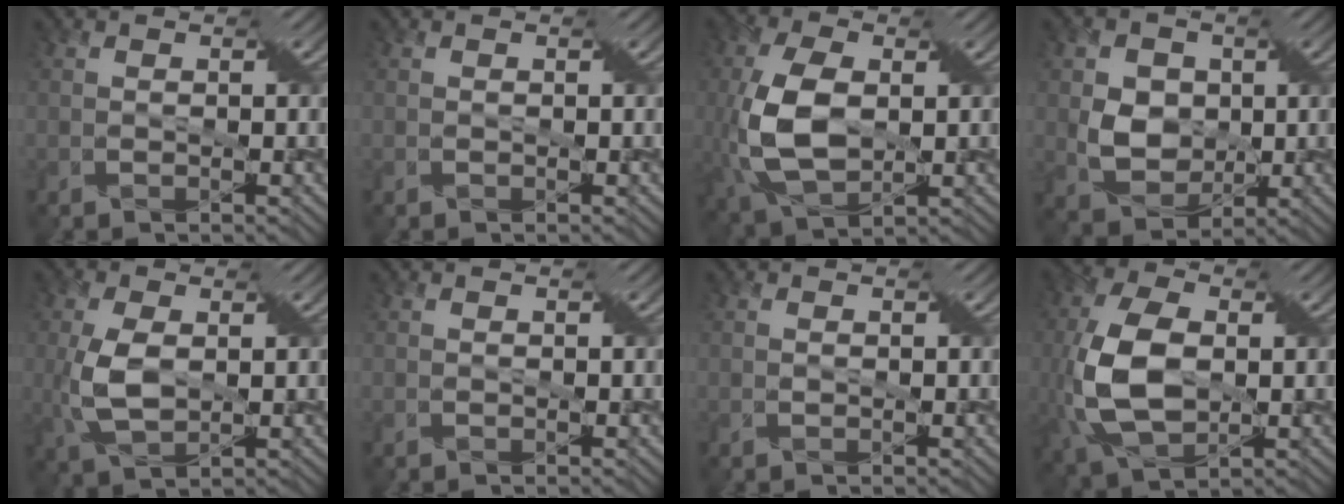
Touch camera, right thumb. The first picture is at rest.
{"total": 0.0}
{"total": 11.2, "force": [-0.5, 6.3, 9.3], "torque": [-0.222, 0.001, -0.004]}
{"total": 5.9, "force": [0.5, 5.0, 3.1], "torque": [-0.080, -0.005, 0.006]}
{"total": 6.8, "force": [0.0, 3.5, 5.9], "torque": [-0.133, 0.000, 0.003]}
{"total": 0.0}
{"total": 0.0}
{"total": 12.4, "force": [-1.1, 7.1, 10.1], "torque": [-0.246, -0.009, -0.015]}